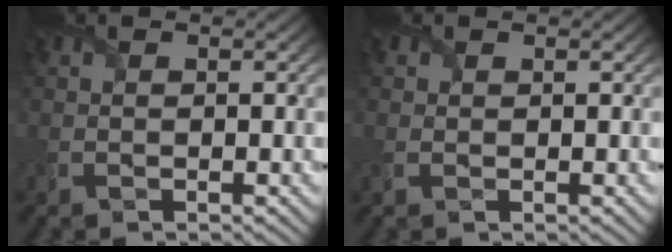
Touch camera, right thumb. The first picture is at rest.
{"total": 1.2, "force": [0.3, 1.1, 0.5], "torque": [-0.012, -0.002, 0.007]}